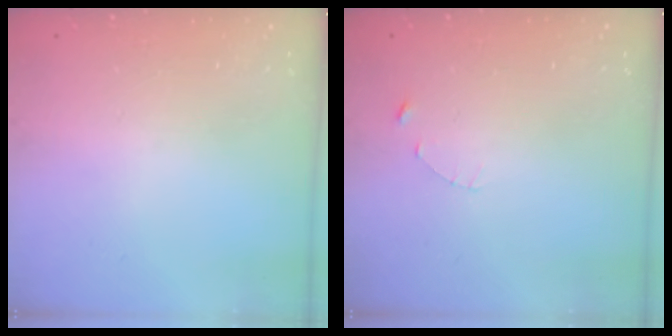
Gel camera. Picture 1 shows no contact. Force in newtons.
{"total": 1.0, "press": 1.0, "slide": 0.2}